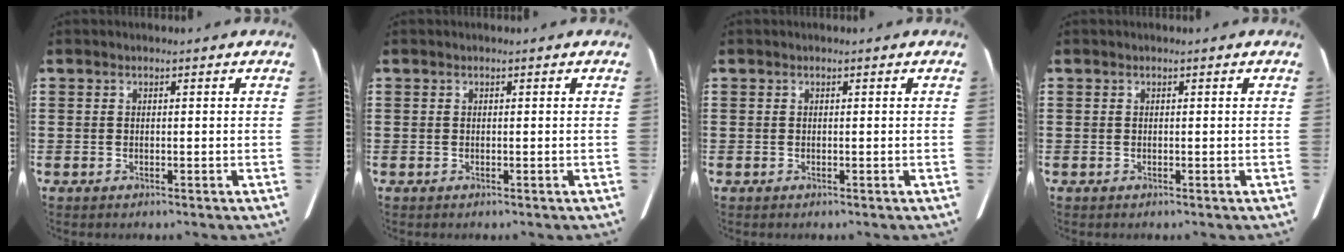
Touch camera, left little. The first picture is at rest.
{"total": 0.0}
{"total": 0.0}
{"total": 0.0}